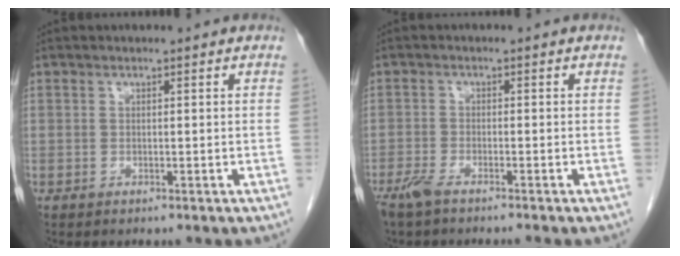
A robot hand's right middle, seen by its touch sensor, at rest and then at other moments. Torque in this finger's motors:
{"motor_torque": [0.02, 0.00, 0.05, 0.03]}